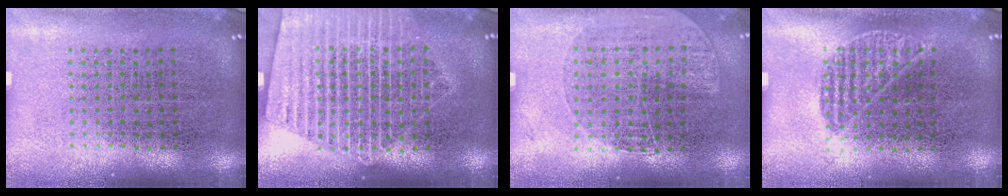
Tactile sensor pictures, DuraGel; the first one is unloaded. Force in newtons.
{"total": 2.1, "press": 2.1, "slide": 0.2}
{"total": 1.1, "press": 1.0, "slide": 0.5}
{"total": 1.0, "press": 0.7, "slide": 0.7}